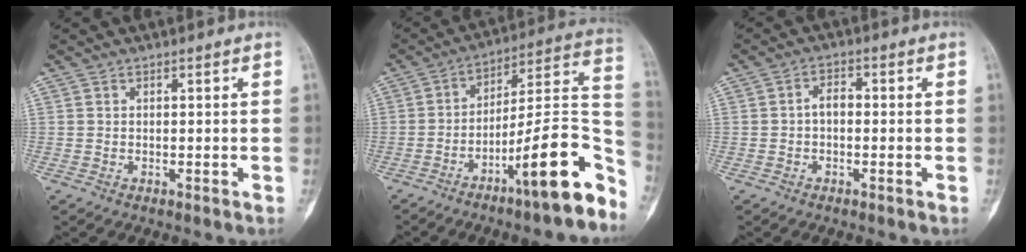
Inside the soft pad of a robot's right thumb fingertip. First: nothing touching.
{"total": 18.8, "force": [-10.0, 3.5, 15.5], "torque": [-0.205, 0.077, -0.153]}
{"total": 2.8, "force": [-0.4, 1.8, 2.1], "torque": [-0.030, 0.015, -0.013]}